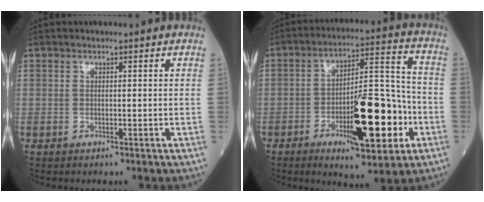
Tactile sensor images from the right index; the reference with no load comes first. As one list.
[{"total": 16.2, "force": [-5.5, 4.3, 14.6], "torque": [-0.227, 0.011, -0.078]}]